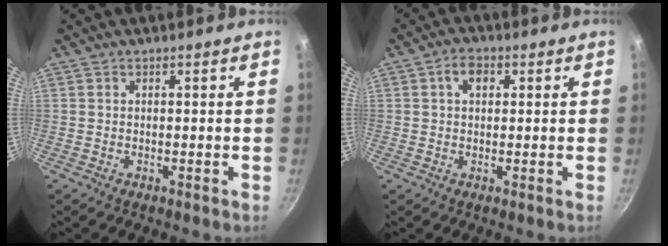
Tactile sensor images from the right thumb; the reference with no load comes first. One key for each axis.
{"total": 3.9, "fx": 1.1, "fy": 2.7, "fz": 2.6, "tx": -0.028, "ty": 0.004, "tz": 0.013}